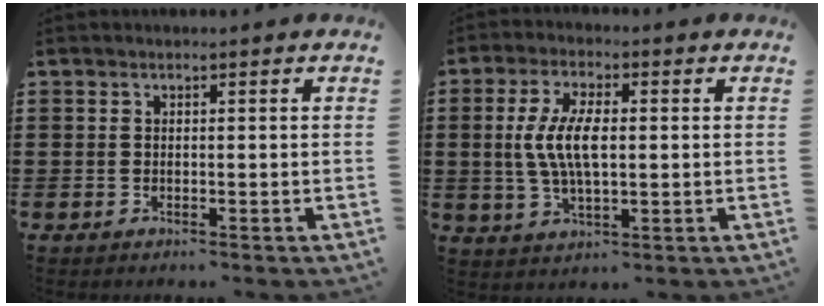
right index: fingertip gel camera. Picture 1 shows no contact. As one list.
[{"total": 7.7, "force": [0.3, 3.2, 7.1], "torque": [-0.160, 0.001, -0.003]}]